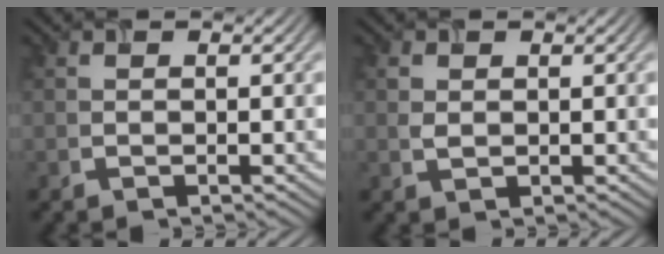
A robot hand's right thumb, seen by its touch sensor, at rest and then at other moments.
{"total": 1.3, "force": [0.4, 1.0, 0.7], "torque": [-0.019, 0.000, 0.010]}